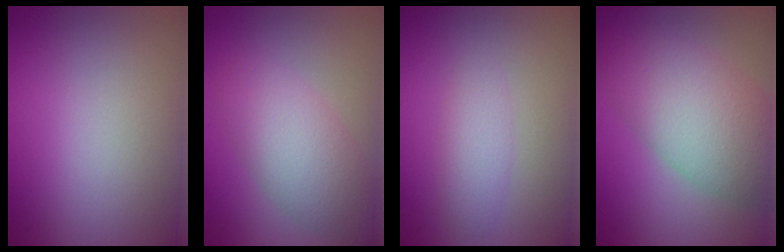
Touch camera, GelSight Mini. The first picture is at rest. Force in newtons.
{"total": 5.0, "press": 5.0, "slide": 0.1}
{"total": 2.0, "press": 2.0, "slide": 0.1}
{"total": 7.5, "press": 7.5, "slide": 0.5}